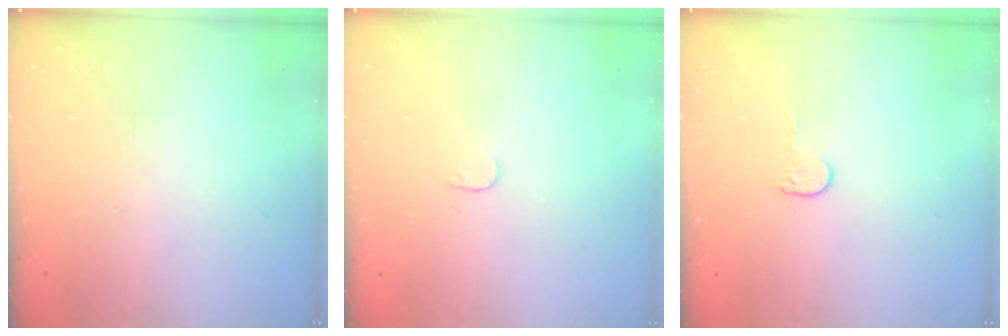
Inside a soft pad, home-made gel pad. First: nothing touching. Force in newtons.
{"total": 3.2, "press": 3.2, "slide": 0.3}
{"total": 3.8, "press": 3.8, "slide": 0.4}